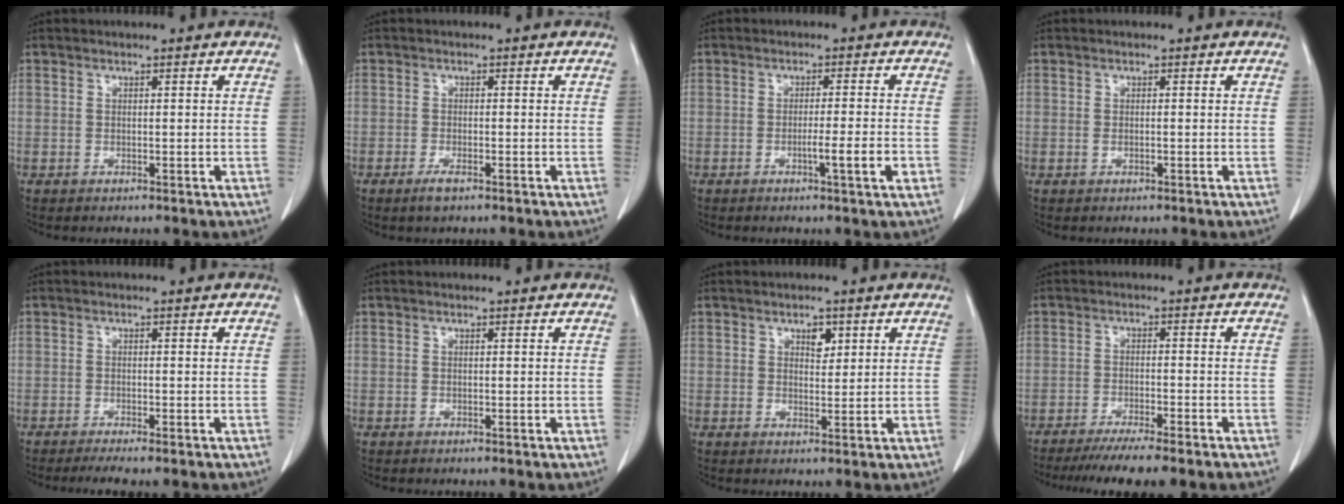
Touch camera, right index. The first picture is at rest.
{"total": 1.9, "force": [-1.2, 0.4, 1.4], "torque": [-0.030, -0.003, -0.020]}
{"total": 4.5, "force": [-1.6, -0.5, 4.1], "torque": [-0.061, -0.006, -0.025]}
{"total": 0.6, "force": [-0.1, 0.1, 0.6], "torque": [-0.013, -0.001, -0.001]}
{"total": 3.9, "force": [-3.1, 0.2, 2.3], "torque": [-0.031, -0.007, -0.046]}
{"total": 0.0}
{"total": 2.3, "force": [1.2, 1.3, 1.5], "torque": [-0.019, -0.002, 0.019]}
{"total": 9.2, "force": [-7.6, 0.1, 5.2], "torque": [-0.069, -0.019, -0.118]}